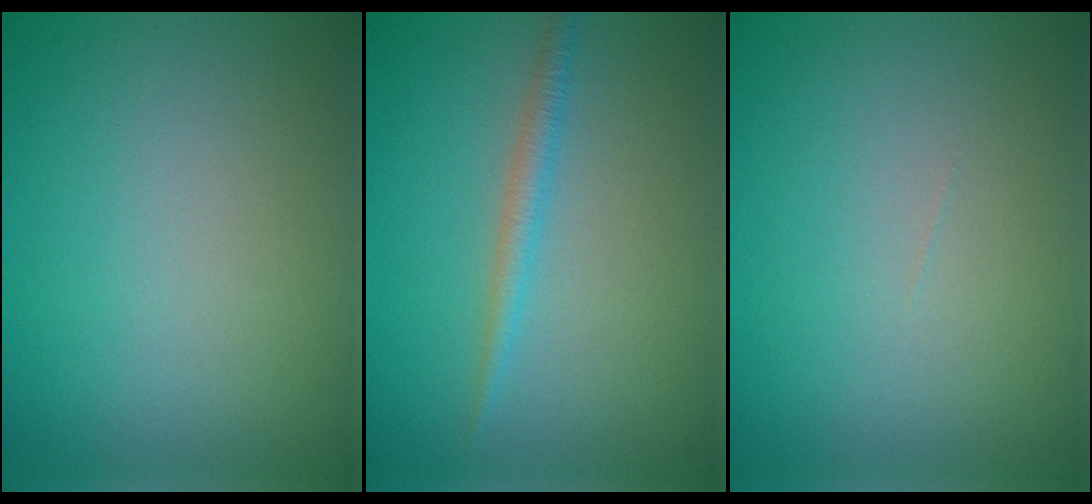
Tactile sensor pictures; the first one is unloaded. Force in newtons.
{"total": 1.7, "press": 1.7, "slide": 0.1}
{"total": 0.0}